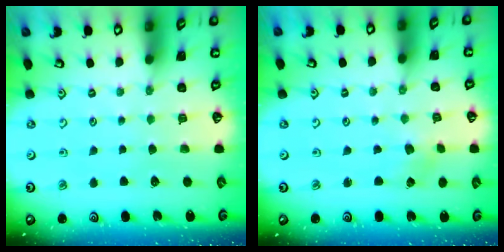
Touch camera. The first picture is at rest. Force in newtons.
{"total": 3.2, "press": 3.2, "slide": 0.5}